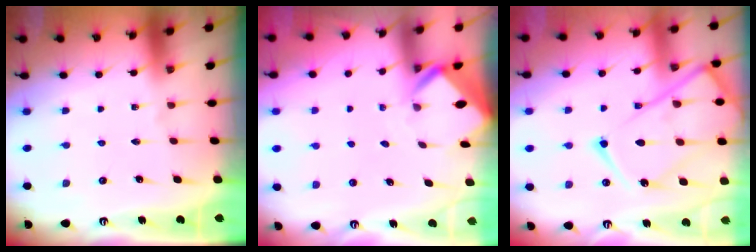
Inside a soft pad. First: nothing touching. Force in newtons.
{"total": 2.4, "press": 2.4, "slide": 0.1}
{"total": 20.1, "press": 20.0, "slide": 2.1}